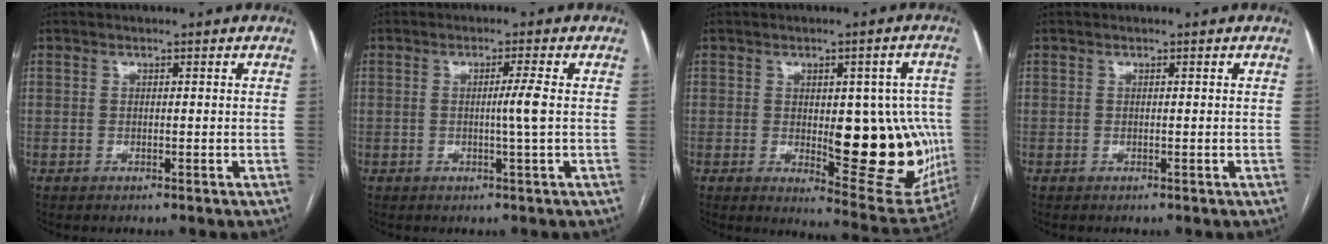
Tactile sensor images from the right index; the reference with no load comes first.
{"total": 3.1, "force": [-0.1, -0.9, 3.0], "torque": [-0.051, -0.004, -0.003]}
{"total": 16.8, "force": [-1.4, 6.3, 15.5], "torque": [-0.166, 0.004, 0.001]}
{"total": 0.0}